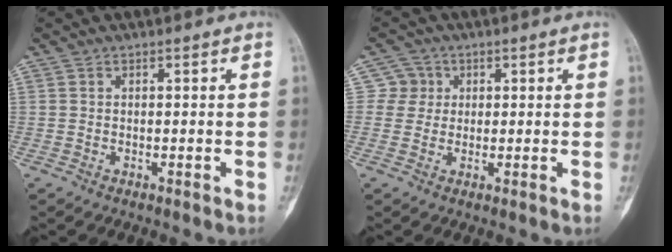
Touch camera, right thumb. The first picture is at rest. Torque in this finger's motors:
{"motor_torque": [-0.16, -0.27, 0.14, 0.00, 0.00]}